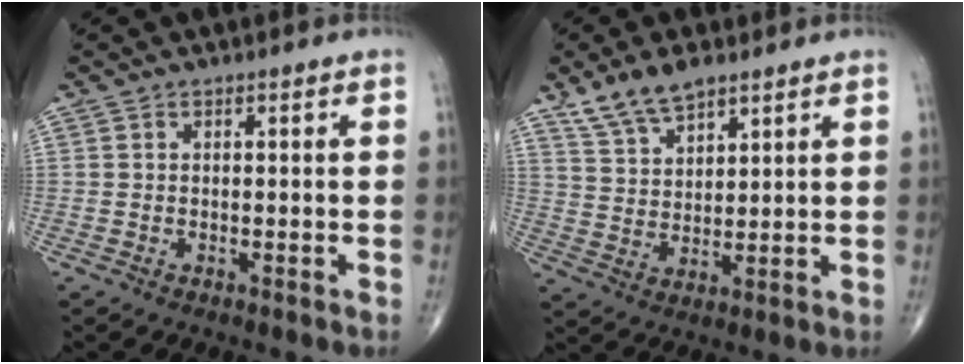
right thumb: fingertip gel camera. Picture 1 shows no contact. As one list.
[{"total": 8.3, "force": [6.0, 3.5, 4.5], "torque": [-0.071, -0.025, 0.121]}]